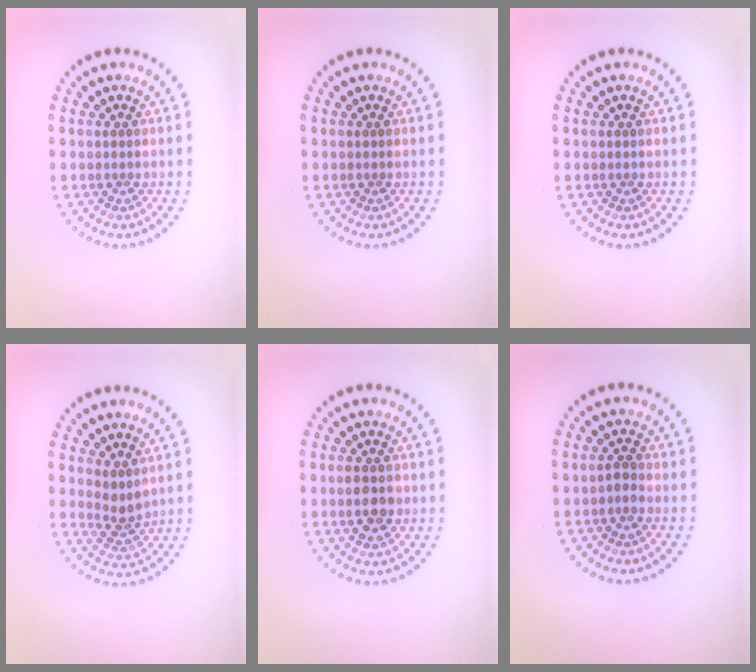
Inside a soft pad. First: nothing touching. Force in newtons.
{"total": 0.0}
{"total": 0.0}
{"total": 2.0, "press": 1.6, "slide": 1.3}
{"total": 2.5, "press": 2.4, "slide": 0.1}
{"total": 0.9, "press": 0.9, "slide": 0.3}